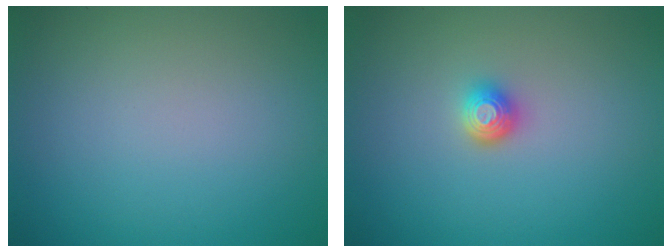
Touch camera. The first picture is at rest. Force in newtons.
{"total": 1.5, "press": 1.3, "slide": 0.8}